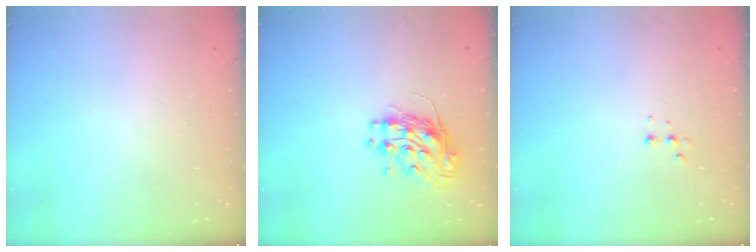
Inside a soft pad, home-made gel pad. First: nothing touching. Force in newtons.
{"total": 10.2, "press": 10.1, "slide": 0.9}
{"total": 4.2, "press": 4.1, "slide": 1.0}